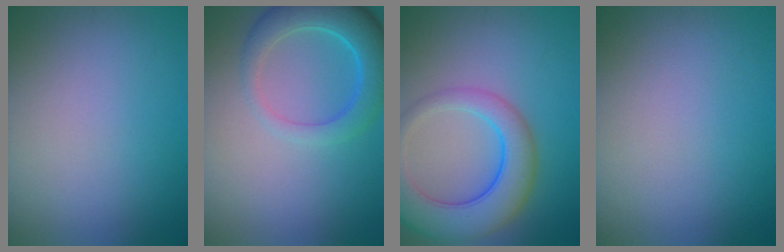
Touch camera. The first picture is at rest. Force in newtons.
{"total": 5.2, "press": 5.2, "slide": 0.1}
{"total": 7.3, "press": 7.3, "slide": 0.5}
{"total": 0.0}